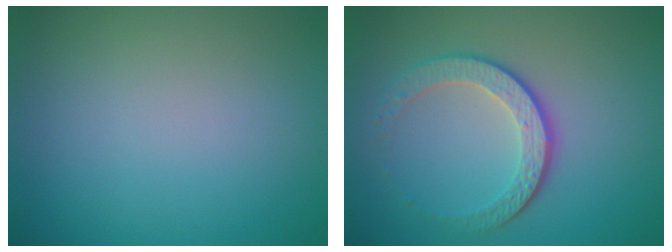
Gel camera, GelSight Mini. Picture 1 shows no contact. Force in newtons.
{"total": 4.2, "press": 3.1, "slide": 2.8}